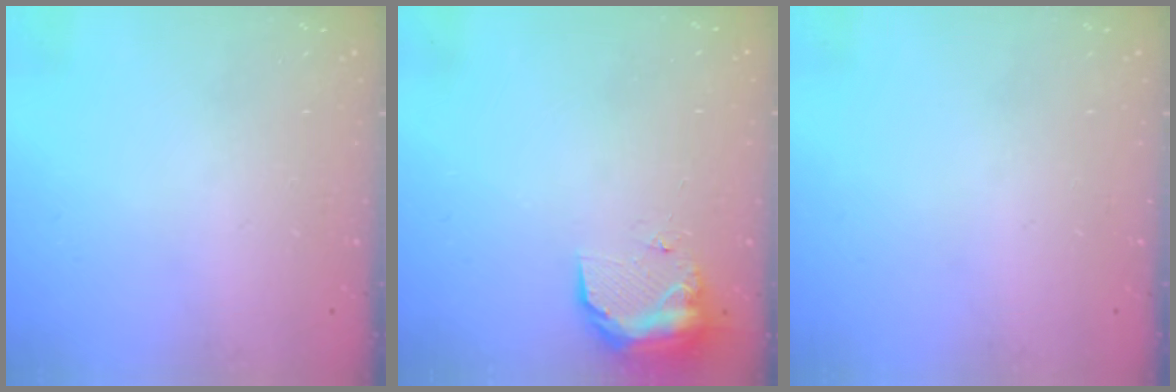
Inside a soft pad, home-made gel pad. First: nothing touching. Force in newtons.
{"total": 9.6, "press": 9.6, "slide": 0.5}
{"total": 0.0}